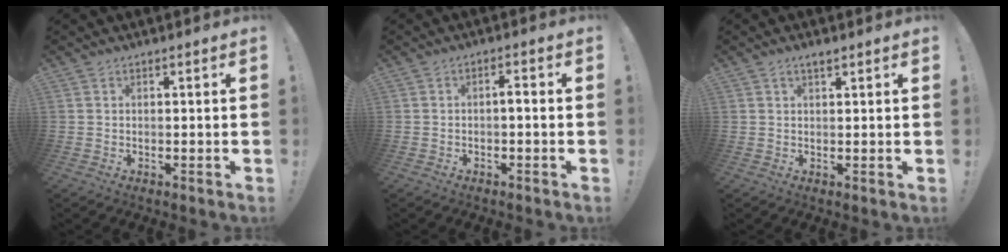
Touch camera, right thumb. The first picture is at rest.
{"total": 2.2, "force": [-0.8, 0.4, 2.0], "torque": [-0.035, 0.005, -0.017]}
{"total": 2.1, "force": [1.5, 0.4, 1.4], "torque": [-0.014, -0.006, 0.024]}